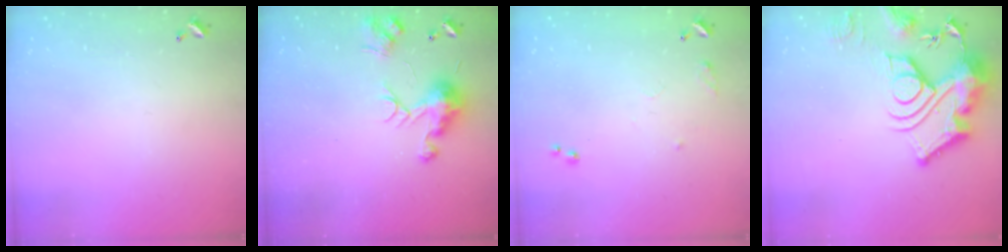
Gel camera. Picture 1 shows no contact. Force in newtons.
{"total": 8.4, "press": 8.3, "slide": 0.4}
{"total": 7.8, "press": 7.7, "slide": 0.9}
{"total": 18.5, "press": 18.4, "slide": 1.9}